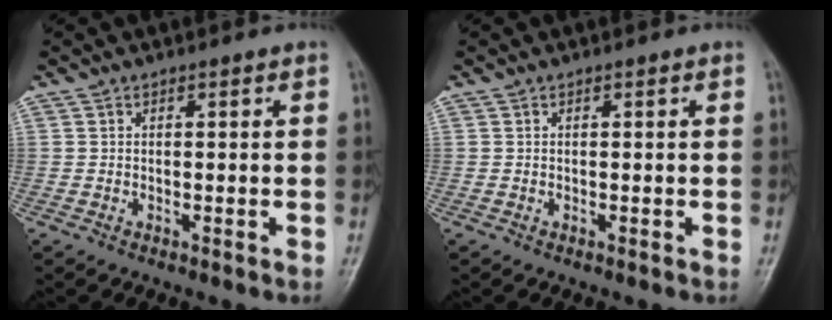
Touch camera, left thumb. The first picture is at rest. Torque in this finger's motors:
{"motor_torque": [-0.05, 0.02, -0.04, 0.01, 0.00]}